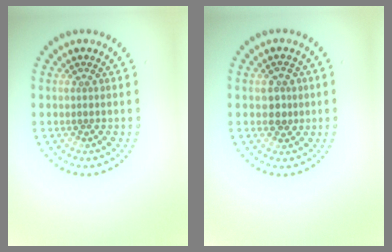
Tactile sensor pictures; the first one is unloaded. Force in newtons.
{"total": 2.1, "press": 2.0, "slide": 0.5}